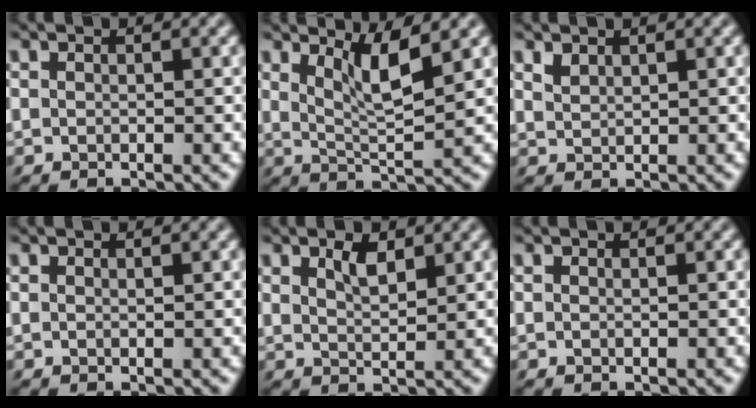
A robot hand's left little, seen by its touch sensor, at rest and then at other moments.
{"total": 3.4, "force": [2.0, -0.2, 2.8], "torque": [-0.052, -0.008, 0.036]}
{"total": 0.9, "force": [0.7, 0.2, 0.6], "torque": [-0.012, -0.001, 0.013]}
{"total": 0.0}
{"total": 1.7, "force": [1.0, 0.3, 1.3], "torque": [-0.026, -0.001, 0.017]}
{"total": 0.0}